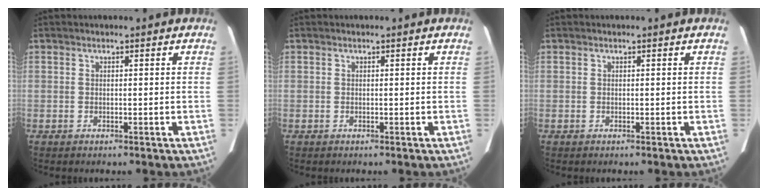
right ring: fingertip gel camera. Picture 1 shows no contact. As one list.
[{"total": 0.0}, {"total": 0.0}]